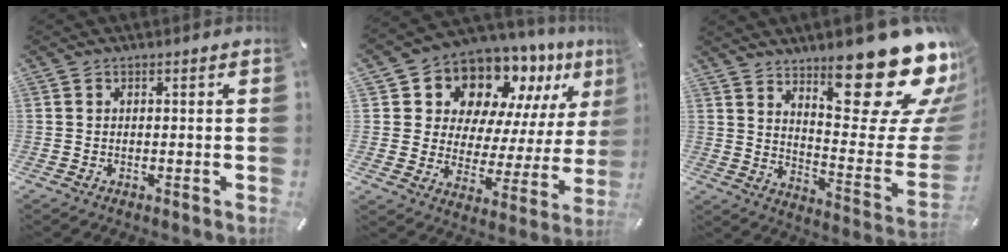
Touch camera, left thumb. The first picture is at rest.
{"total": 12.7, "force": [10.9, 6.4, 1.9], "torque": [-0.044, -0.117, 0.191]}
{"total": 27.2, "force": [19.2, 8.9, 17.1], "torque": [-0.207, -0.150, 0.311]}